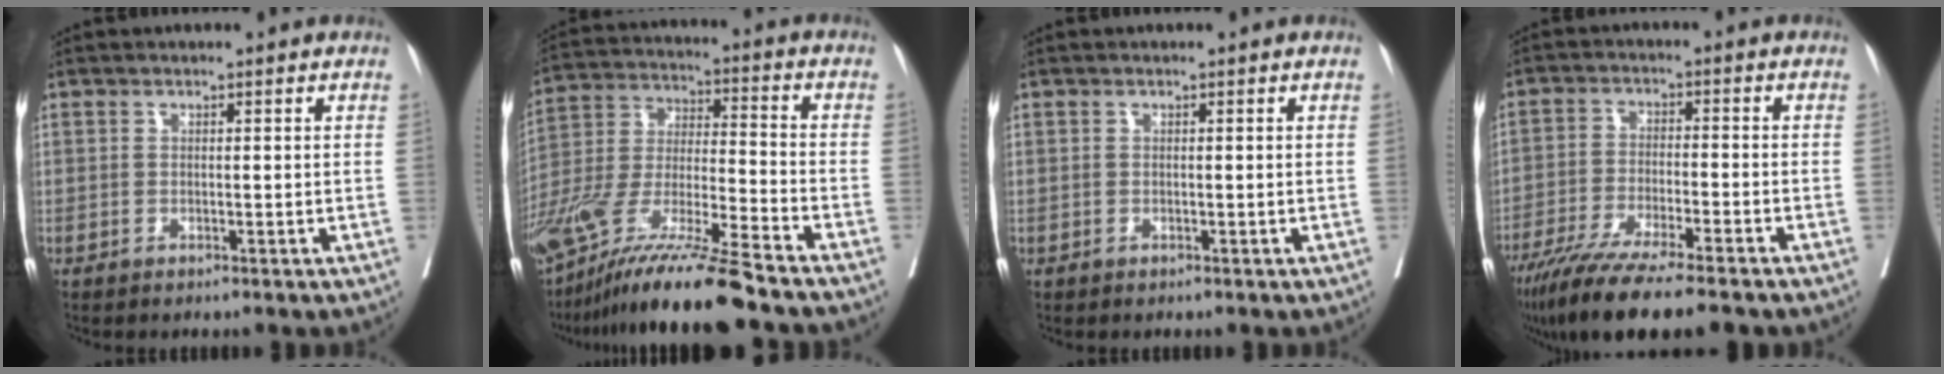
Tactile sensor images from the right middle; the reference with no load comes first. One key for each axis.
{"total": 19.9, "fx": -15.4, "fy": 0.0, "fz": 12.6, "tx": -0.272, "ty": -0.048, "tz": -0.287}
{"total": 0.0}
{"total": 13.7, "fx": -10.7, "fy": 0.9, "fz": 8.5, "tx": -0.148, "ty": -0.040, "tz": -0.174}